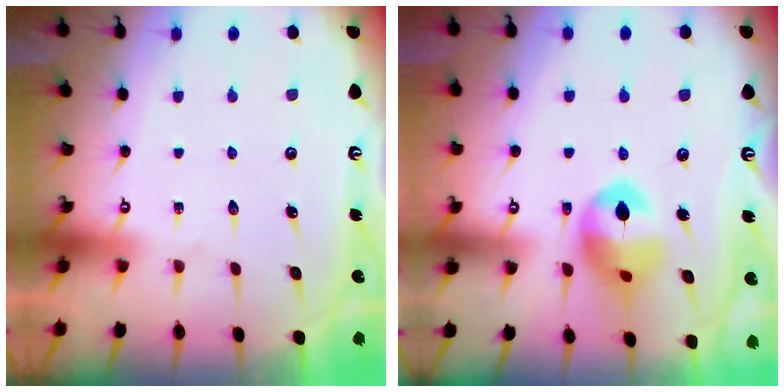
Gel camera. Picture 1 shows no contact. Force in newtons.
{"total": 13.4, "press": 13.3, "slide": 1.9}